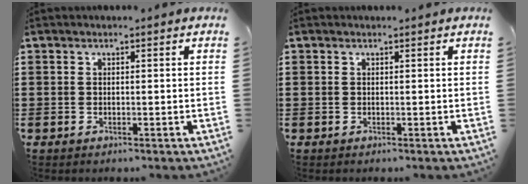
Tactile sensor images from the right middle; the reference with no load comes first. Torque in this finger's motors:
{"motor_torque": [-0.19, -0.07, -0.02, 0.00]}